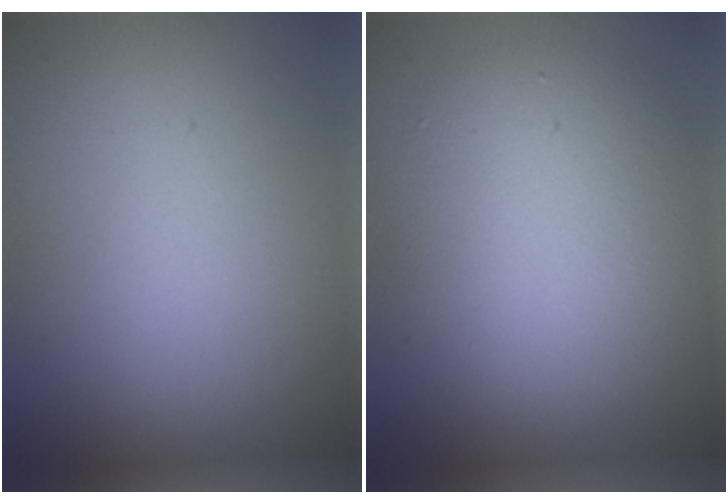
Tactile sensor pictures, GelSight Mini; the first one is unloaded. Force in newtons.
{"total": 6.1, "press": 6.1, "slide": 0.1}